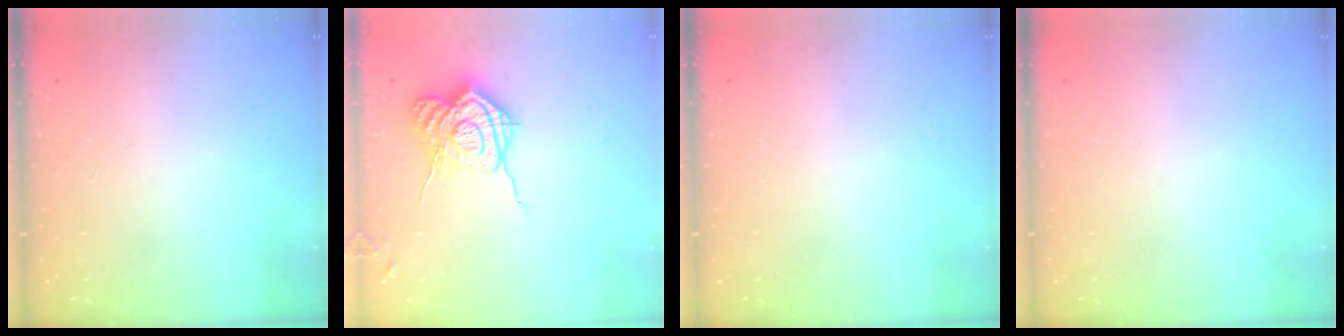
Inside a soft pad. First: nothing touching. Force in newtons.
{"total": 16.2, "press": 16.2, "slide": 0.5}
{"total": 0.0}
{"total": 0.0}